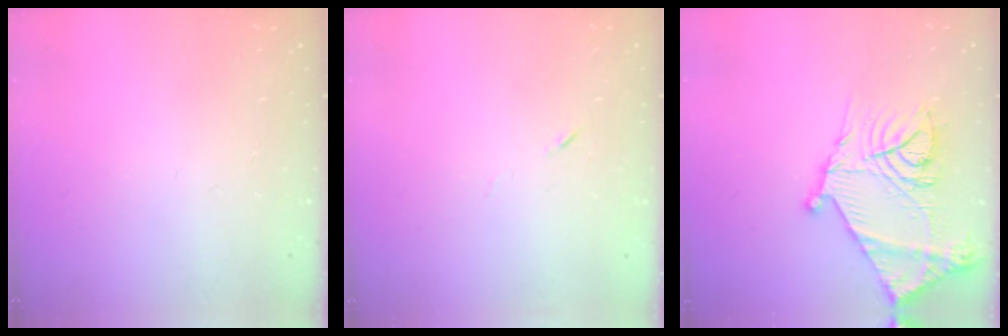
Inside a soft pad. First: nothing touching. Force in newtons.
{"total": 3.8, "press": 3.7, "slide": 1.1}
{"total": 22.3, "press": 22.2, "slide": 2.0}